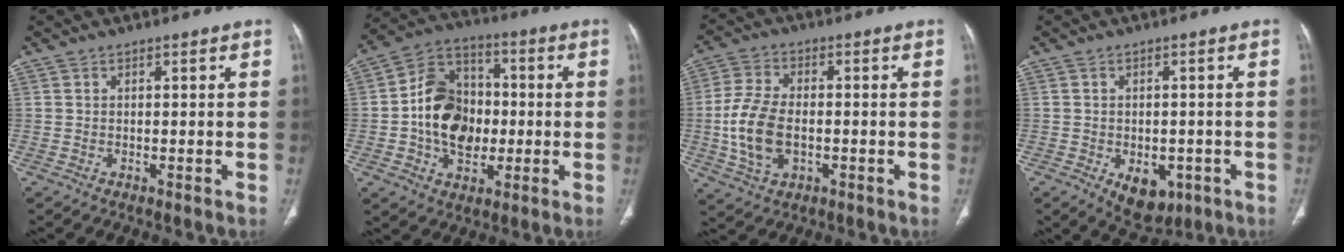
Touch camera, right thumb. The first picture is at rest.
{"total": 15.5, "force": [-1.2, 11.6, 10.1], "torque": [-0.140, 0.029, -0.021]}
{"total": 11.3, "force": [-1.7, 6.9, 8.8], "torque": [-0.183, 0.008, -0.030]}
{"total": 7.3, "force": [-2.9, 4.8, 4.8], "torque": [-0.046, 0.005, -0.025]}